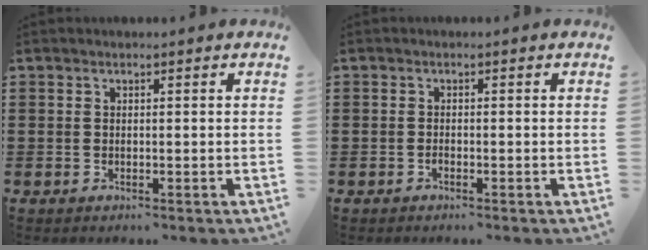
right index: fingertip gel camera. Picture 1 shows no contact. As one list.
[{"total": 0.7, "force": [-0.6, 0.2, 0.4], "torque": [-0.010, -0.004, -0.010]}]